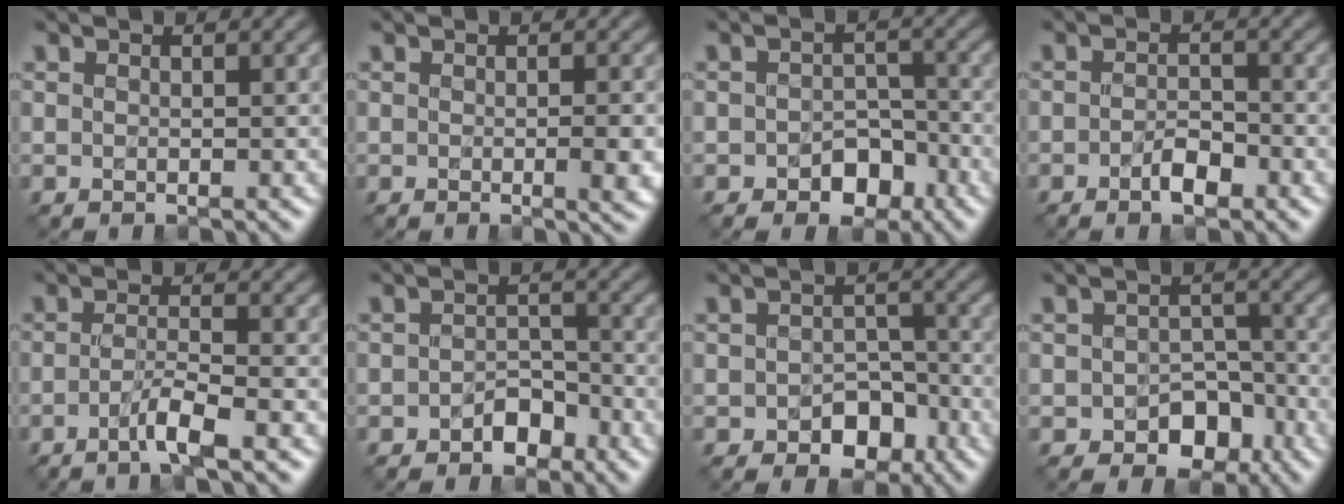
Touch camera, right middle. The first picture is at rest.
{"total": 2.1, "force": [-0.4, 0.4, 2.0], "torque": [-0.031, -0.002, -0.005]}
{"total": 3.2, "force": [-1.6, 2.2, 1.7], "torque": [-0.019, 0.003, -0.024]}
{"total": 2.2, "force": [-1.2, 0.9, 1.7], "torque": [-0.027, 0.007, -0.022]}
{"total": 3.0, "force": [-1.5, 0.2, 2.6], "torque": [-0.046, 0.005, -0.039]}
{"total": 2.3, "force": [-1.5, 1.4, 1.1], "torque": [-0.016, 0.012, -0.025]}
{"total": 3.6, "force": [-1.7, 2.5, 2.0], "torque": [-0.023, 0.001, -0.025]}
{"total": 4.0, "force": [-2.0, 2.8, 2.0], "torque": [-0.021, -0.001, -0.029]}